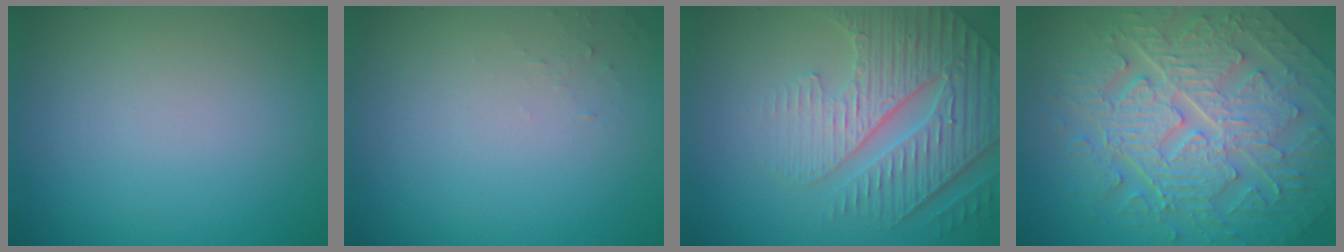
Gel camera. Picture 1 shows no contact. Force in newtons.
{"total": 0.6, "press": 0.6, "slide": 0.1}
{"total": 6.1, "press": 4.9, "slide": 3.5}
{"total": 10.2, "press": 6.8, "slide": 7.5}